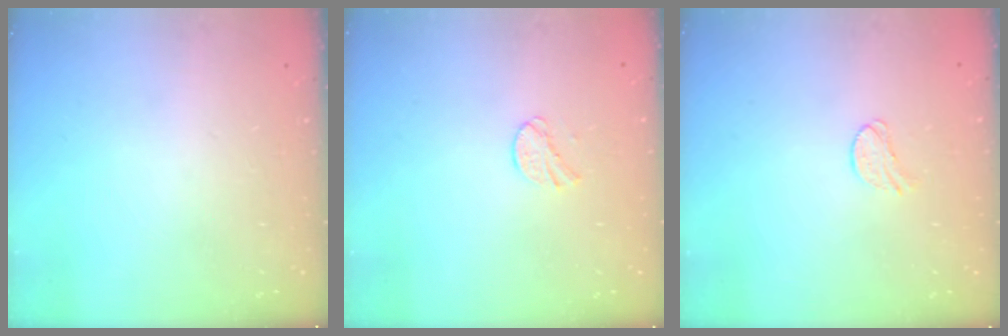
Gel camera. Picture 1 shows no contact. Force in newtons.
{"total": 6.1, "press": 6.1, "slide": 0.6}
{"total": 6.3, "press": 6.3, "slide": 0.5}